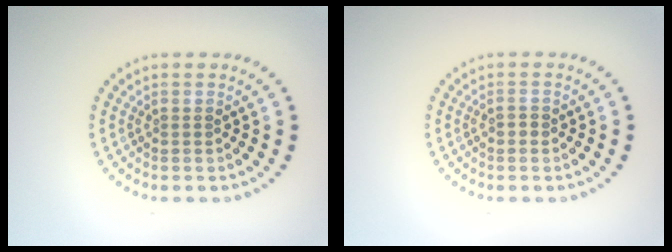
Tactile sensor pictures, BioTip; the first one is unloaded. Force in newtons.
{"total": 0.9, "press": 0.9, "slide": 0.2}